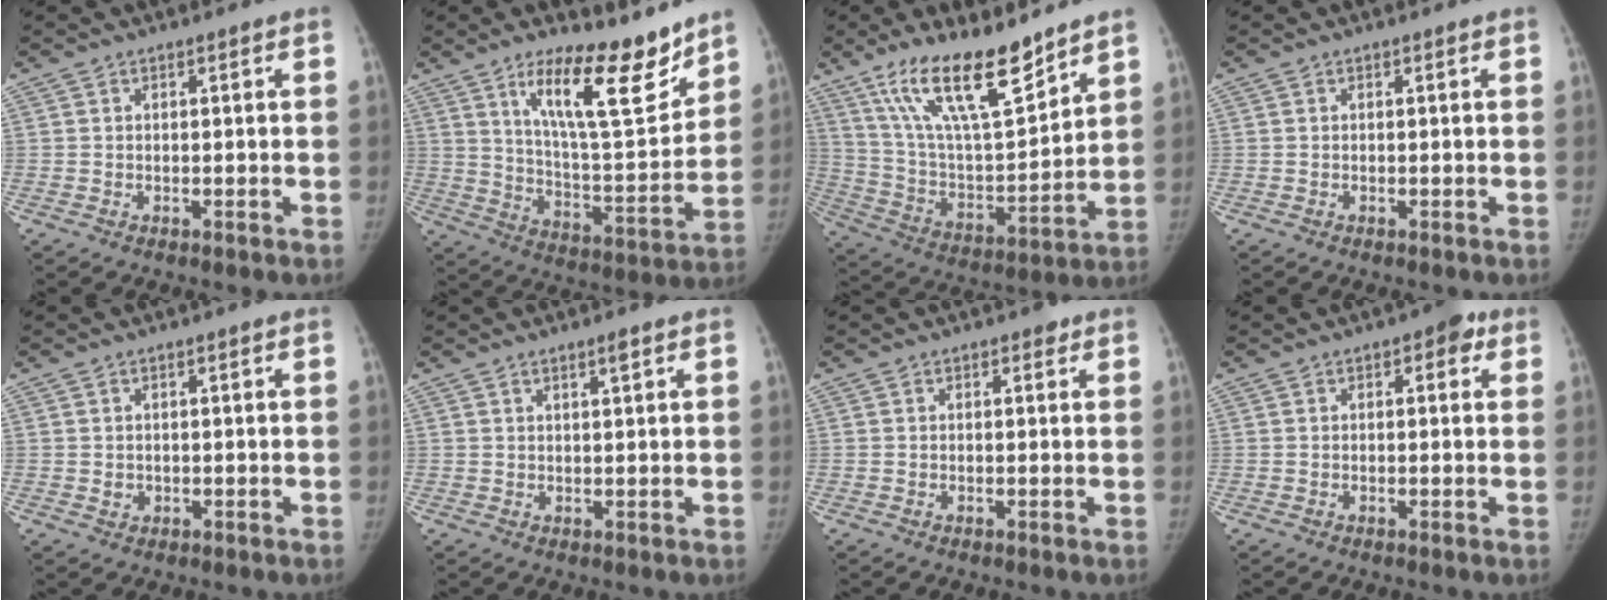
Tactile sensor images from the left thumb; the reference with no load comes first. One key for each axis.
{"total": 17.7, "fx": 12.0, "fy": 4.9, "fz": 12.1, "tx": -0.154, "ty": -0.089, "tz": 0.206}
{"total": 19.7, "fx": 13.9, "fy": 5.4, "fz": 12.9, "tx": -0.197, "ty": -0.072, "tz": 0.257}
{"total": 0.0}
{"total": 1.3, "fx": 0.0, "fy": 1.2, "fz": 0.6, "tx": -0.006, "ty": 0.001, "tz": 0.005}
{"total": 1.5, "fx": 0.9, "fy": 0.2, "fz": 1.2, "tx": -0.018, "ty": -0.005, "tz": 0.017}
{"total": 1.0, "fx": 0.6, "fy": 0.7, "fz": 0.5, "tx": 0.002, "ty": -0.001, "tz": 0.003}
{"total": 3.5, "fx": 1.5, "fy": 1.8, "fz": 2.7, "tx": -0.015, "ty": 0.002, "tz": 0.009}